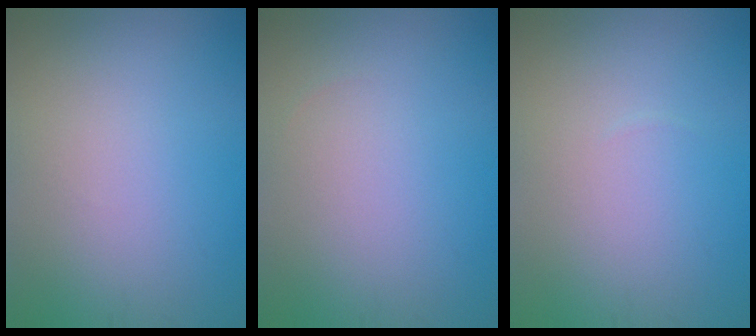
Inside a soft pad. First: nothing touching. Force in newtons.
{"total": 0.0}
{"total": 0.0}